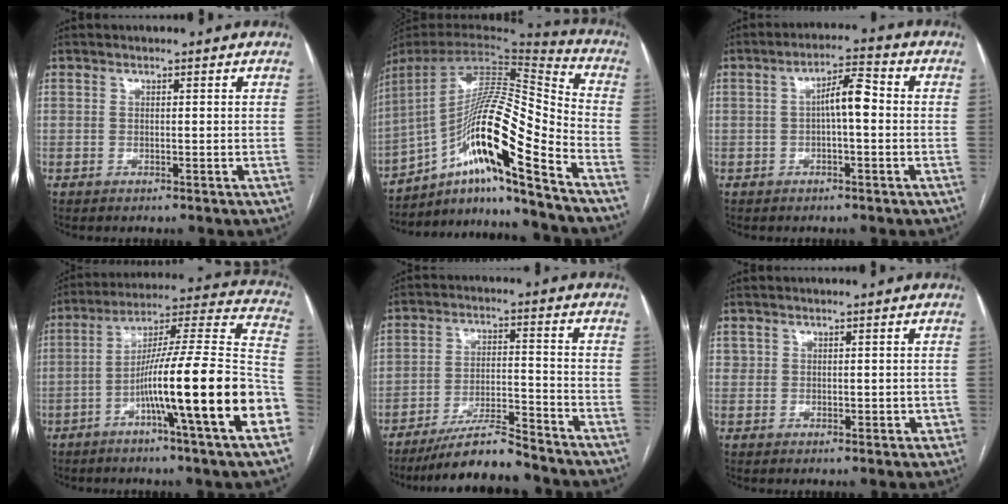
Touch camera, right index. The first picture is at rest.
{"total": 19.7, "force": [-10.9, 0.2, 16.4], "torque": [-0.292, 0.016, -0.193]}
{"total": 5.5, "force": [0.0, 1.3, 5.3], "torque": [-0.090, 0.021, -0.002]}
{"total": 22.6, "force": [-7.7, -0.5, 21.2], "torque": [-0.284, 0.000, -0.129]}
{"total": 9.3, "force": [-8.4, 0.7, 3.8], "torque": [-0.059, -0.004, -0.149]}
{"total": 2.2, "force": [0.4, 1.8, 1.1], "torque": [-0.017, 0.008, 0.014]}